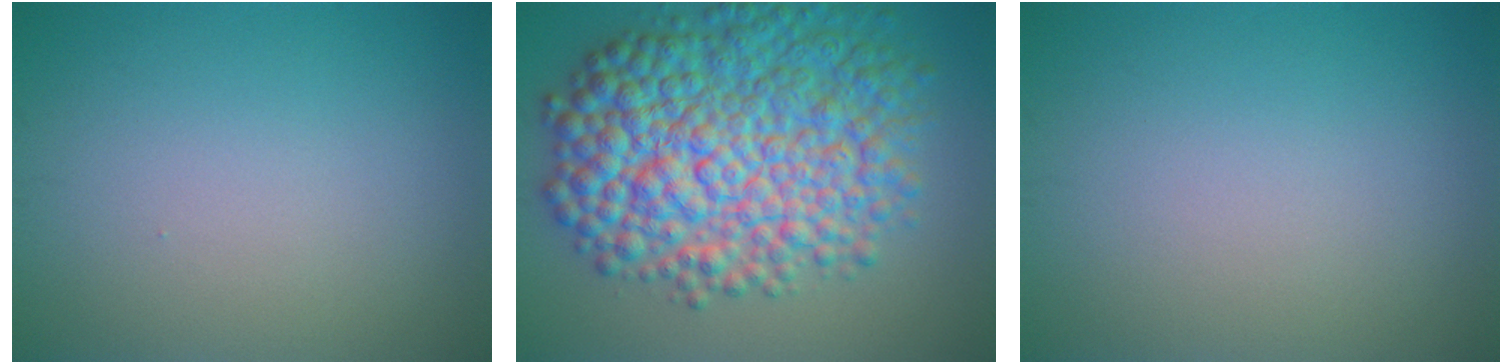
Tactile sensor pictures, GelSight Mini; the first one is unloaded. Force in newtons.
{"total": 12.1, "press": 12.1, "slide": 0.1}
{"total": 0.0}